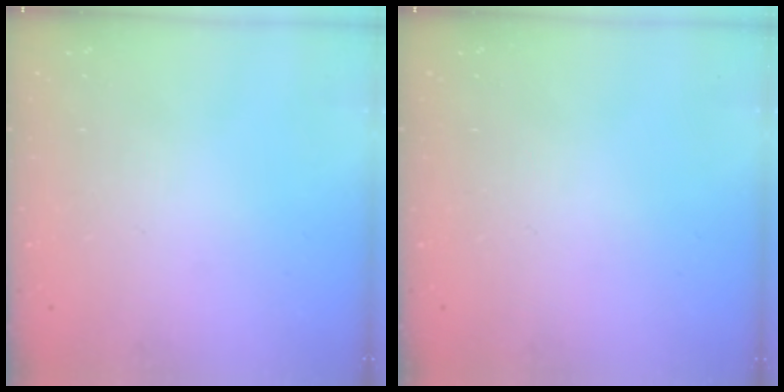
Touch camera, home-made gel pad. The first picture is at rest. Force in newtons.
{"total": 0.0}